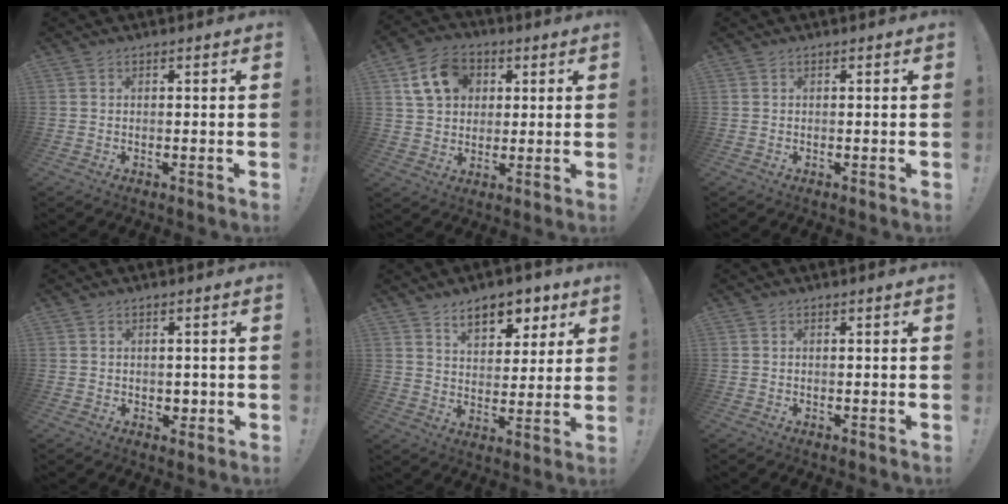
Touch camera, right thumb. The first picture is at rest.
{"total": 12.6, "force": [4.6, 9.8, 6.4], "torque": [-0.100, -0.004, 0.095]}
{"total": 0.0}
{"total": 2.2, "force": [0.1, 2.0, 1.0], "torque": [-0.007, -0.002, 0.000]}
{"total": 10.7, "force": [6.8, 6.2, 5.6], "torque": [-0.075, -0.038, 0.122]}
{"total": 0.6, "force": [0.0, -0.3, 0.5], "torque": [-0.006, -0.002, -0.001]}